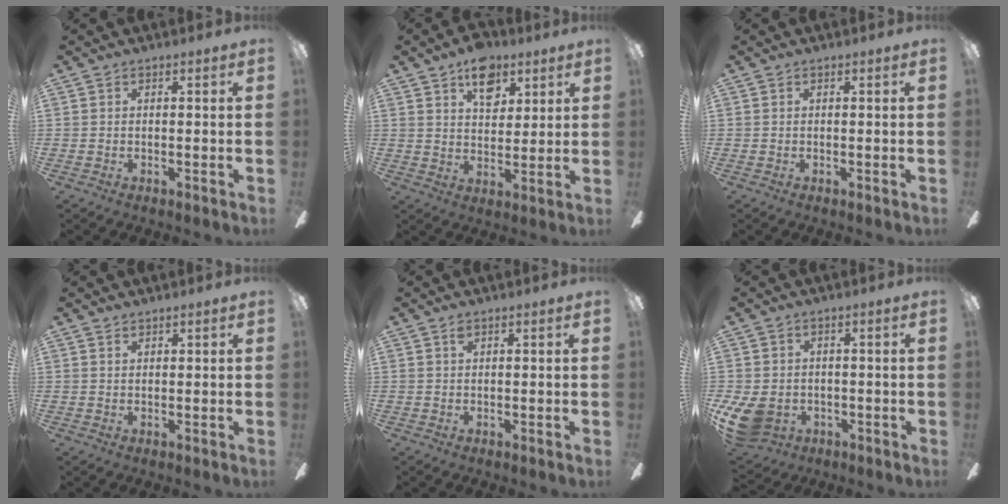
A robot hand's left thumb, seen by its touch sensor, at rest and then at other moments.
{"total": 9.9, "force": [5.9, 6.1, 5.2], "torque": [-0.061, -0.019, 0.103]}
{"total": 0.0}
{"total": 1.1, "force": [1.0, 0.5, 0.1], "torque": [-0.004, -0.001, 0.020]}
{"total": 1.0, "force": [0.7, 0.4, 0.6], "torque": [-0.014, 0.001, 0.012]}
{"total": 8.8, "force": [-2.8, 6.8, 4.8], "torque": [-0.113, 0.011, -0.051]}